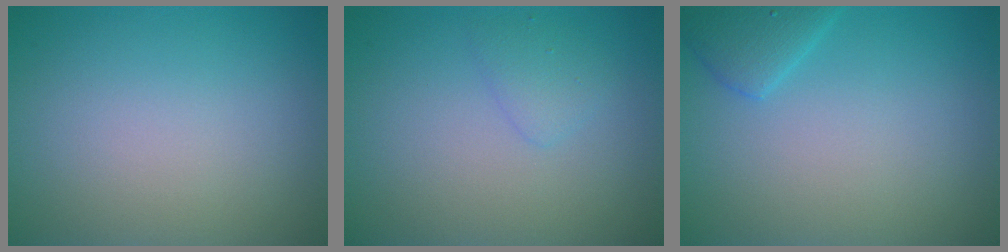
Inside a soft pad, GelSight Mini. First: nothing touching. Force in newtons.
{"total": 1.3, "press": 1.3, "slide": 0.1}
{"total": 2.2, "press": 2.2, "slide": 0.3}